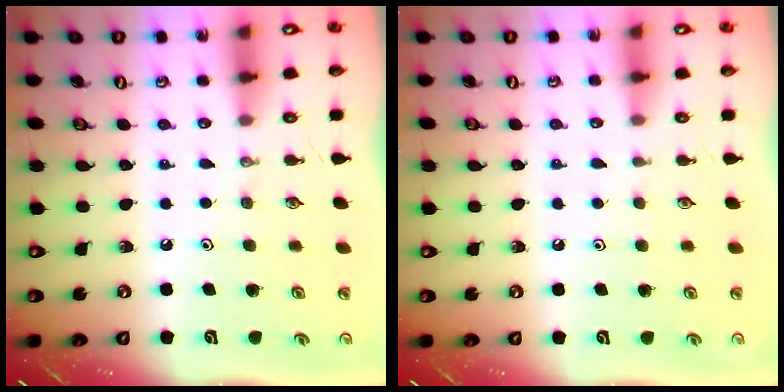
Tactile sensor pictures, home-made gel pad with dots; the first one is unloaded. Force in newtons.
{"total": 1.3, "press": 1.2, "slide": 0.3}